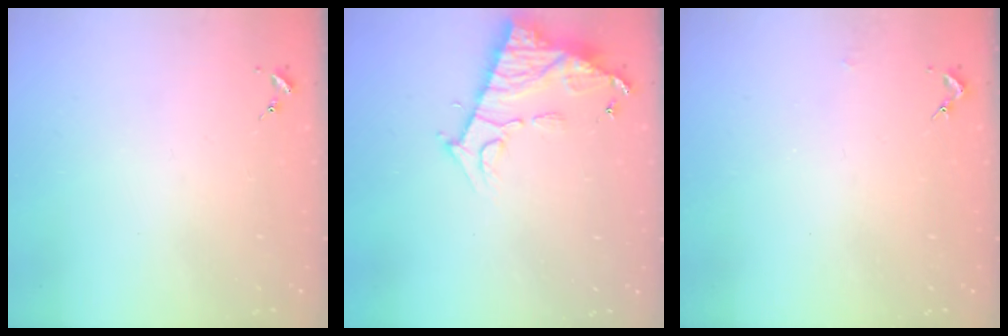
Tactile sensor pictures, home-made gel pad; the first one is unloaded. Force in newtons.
{"total": 11.7, "press": 11.6, "slide": 0.8}
{"total": 1.4, "press": 1.4, "slide": 0.1}